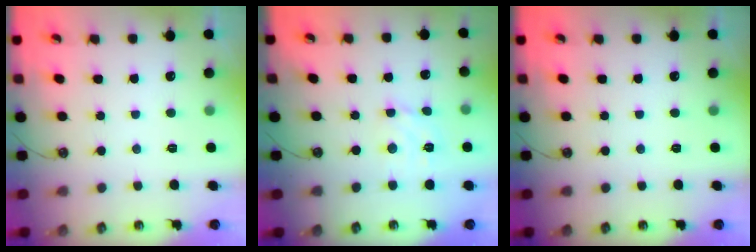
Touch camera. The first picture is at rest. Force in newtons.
{"total": 3.8, "press": 3.8, "slide": 0.2}
{"total": 0.0}